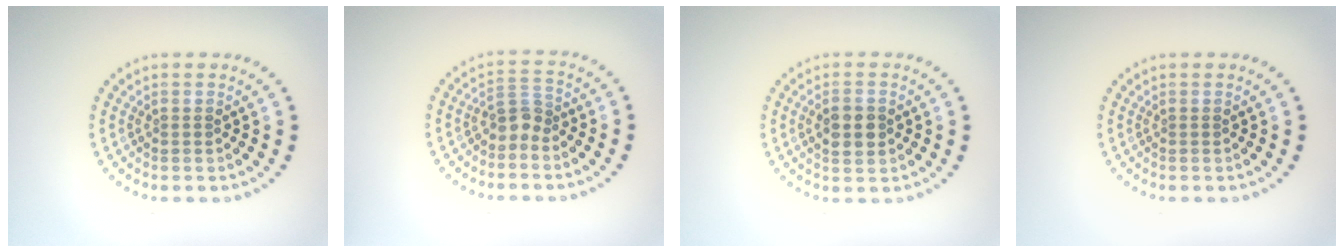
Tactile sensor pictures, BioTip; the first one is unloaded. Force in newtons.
{"total": 2.1, "press": 1.6, "slide": 1.4}
{"total": 2.9, "press": 2.9, "slide": 0.1}
{"total": 0.0}